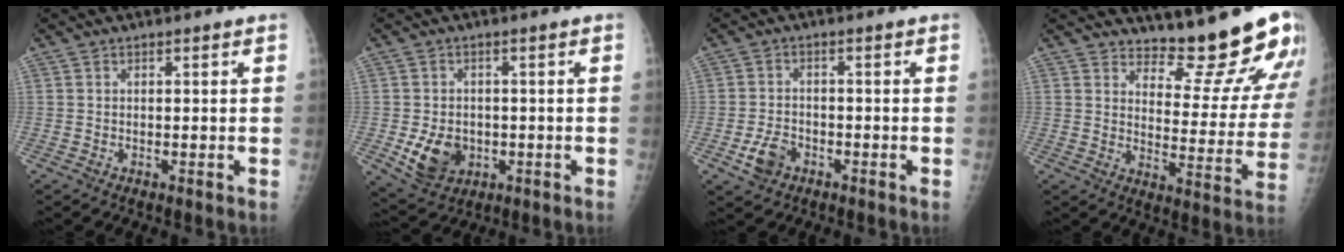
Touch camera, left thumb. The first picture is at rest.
{"total": 7.7, "force": [-1.6, 6.0, 4.5], "torque": [-0.058, -0.001, -0.012]}
{"total": 4.6, "force": [-2.2, 3.3, 2.4], "torque": [-0.043, 0.012, -0.037]}
{"total": 15.9, "force": [14.6, 3.7, 5.1], "torque": [-0.022, -0.150, 0.182]}